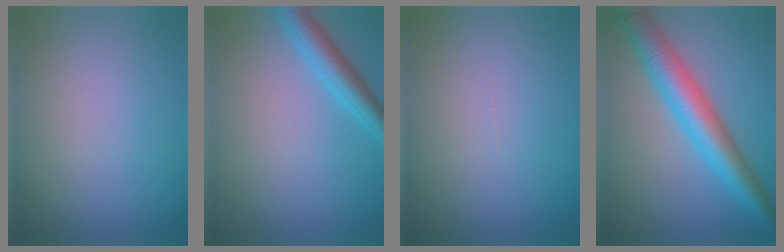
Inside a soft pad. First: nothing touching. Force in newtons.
{"total": 3.6, "press": 3.5, "slide": 0.2}
{"total": 0.0}
{"total": 6.7, "press": 6.7, "slide": 0.1}